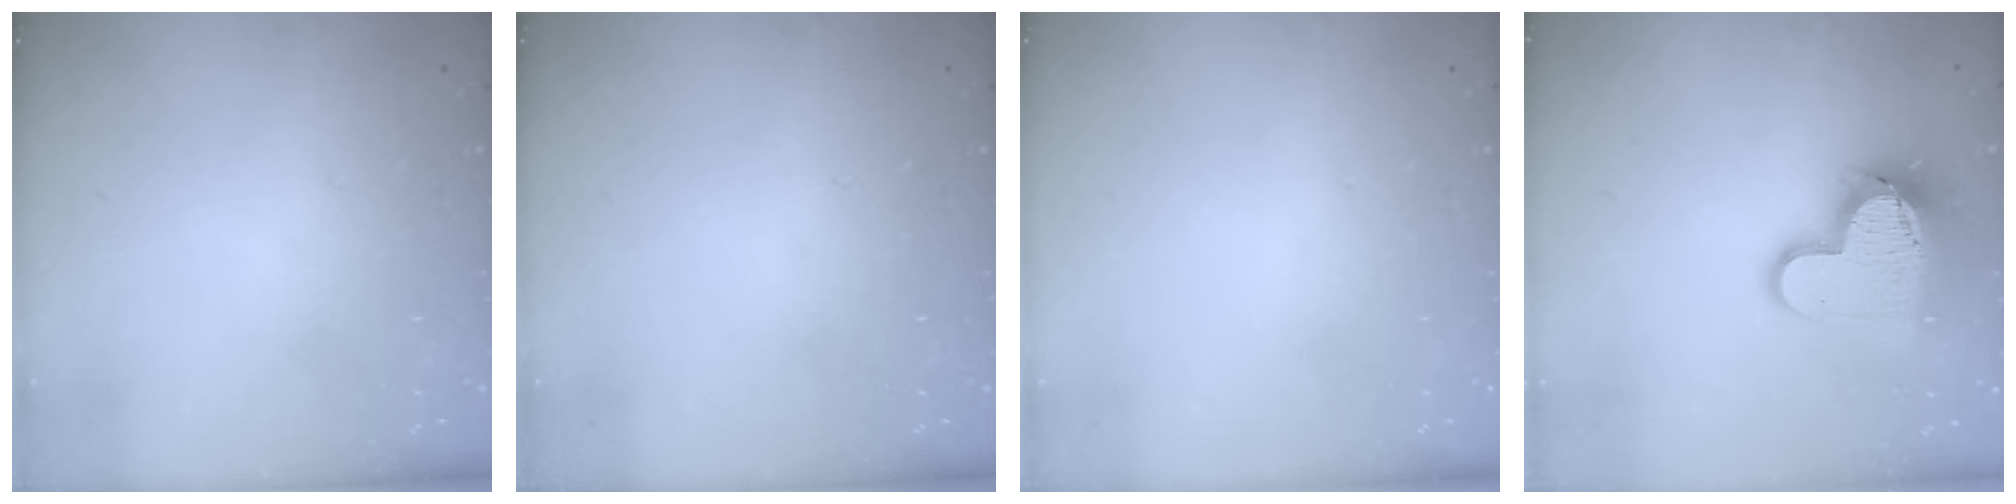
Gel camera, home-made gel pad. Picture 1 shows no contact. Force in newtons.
{"total": 0.0}
{"total": 0.0}
{"total": 15.0, "press": 15.0, "slide": 1.0}